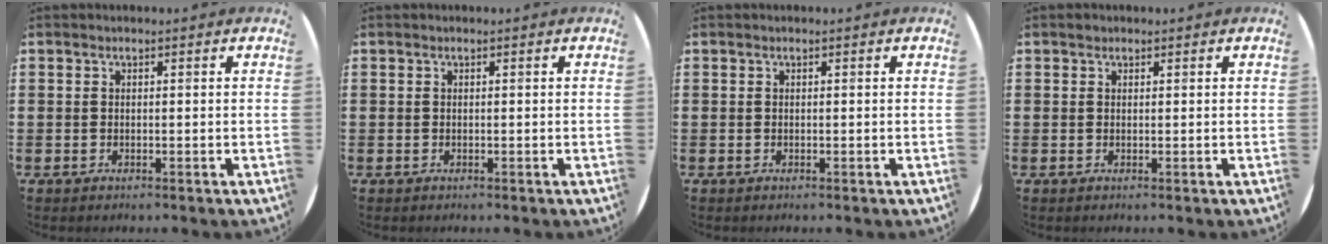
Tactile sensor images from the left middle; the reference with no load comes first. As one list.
[{"total": 0.0}, {"total": 0.0}, {"total": 0.5, "force": [0.4, 0.3, 0.0], "torque": [0.010, 0.001, 0.006]}]